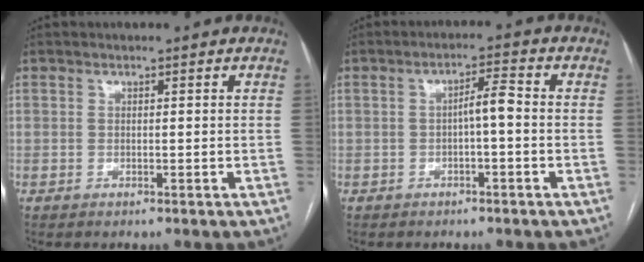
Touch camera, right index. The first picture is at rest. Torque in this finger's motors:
{"motor_torque": [0.58, -0.18, 0.29, 0.06]}